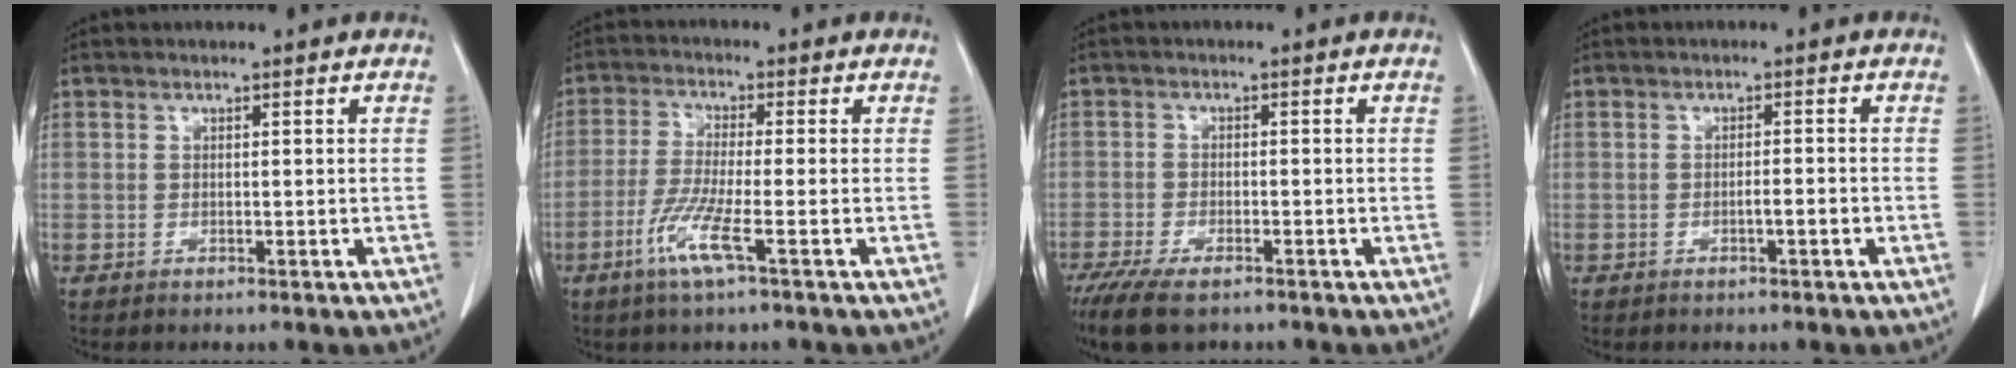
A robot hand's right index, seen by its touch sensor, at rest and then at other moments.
{"total": 6.5, "force": [-3.0, -0.2, 5.7], "torque": [-0.121, -0.015, -0.064]}
{"total": 8.9, "force": [-6.7, 2.6, 5.3], "torque": [-0.090, -0.017, -0.109]}
{"total": 1.6, "force": [-0.7, 0.1, 1.4], "torque": [-0.023, 0.002, -0.010]}